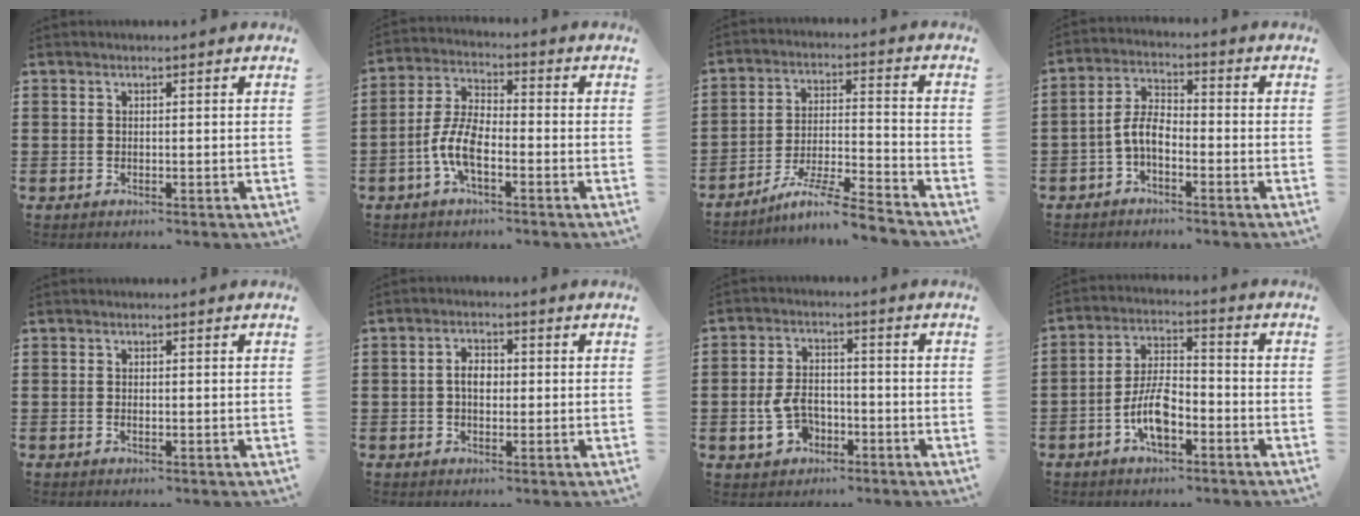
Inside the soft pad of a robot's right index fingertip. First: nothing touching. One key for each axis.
{"total": 7.2, "fx": -2.7, "fy": 3.0, "fz": 6.0, "tx": -0.148, "ty": -0.006, "tz": -0.059}
{"total": 8.1, "fx": -7.0, "fy": -0.4, "fz": 4.0, "tx": -0.081, "ty": -0.004, "tz": -0.138}
{"total": 5.0, "fx": -2.2, "fy": 2.6, "fz": 3.7, "tx": -0.088, "ty": 0.006, "tz": -0.049}
{"total": 0.6, "fx": -0.2, "fy": 0.2, "fz": 0.6, "tx": -0.013, "ty": -0.004, "tz": -0.002}
{"total": 3.2, "fx": -0.2, "fy": 1.9, "fz": 2.5, "tx": -0.049, "ty": 0.007, "tz": -0.005}
{"total": 5.3, "fx": -2.0, "fy": 3.7, "fz": 3.4, "tx": -0.084, "ty": 0.003, "tz": -0.041}
{"total": 7.6, "fx": -3.3, "fy": 3.2, "fz": 6.1, "tx": -0.140, "ty": -0.001, "tz": -0.067}